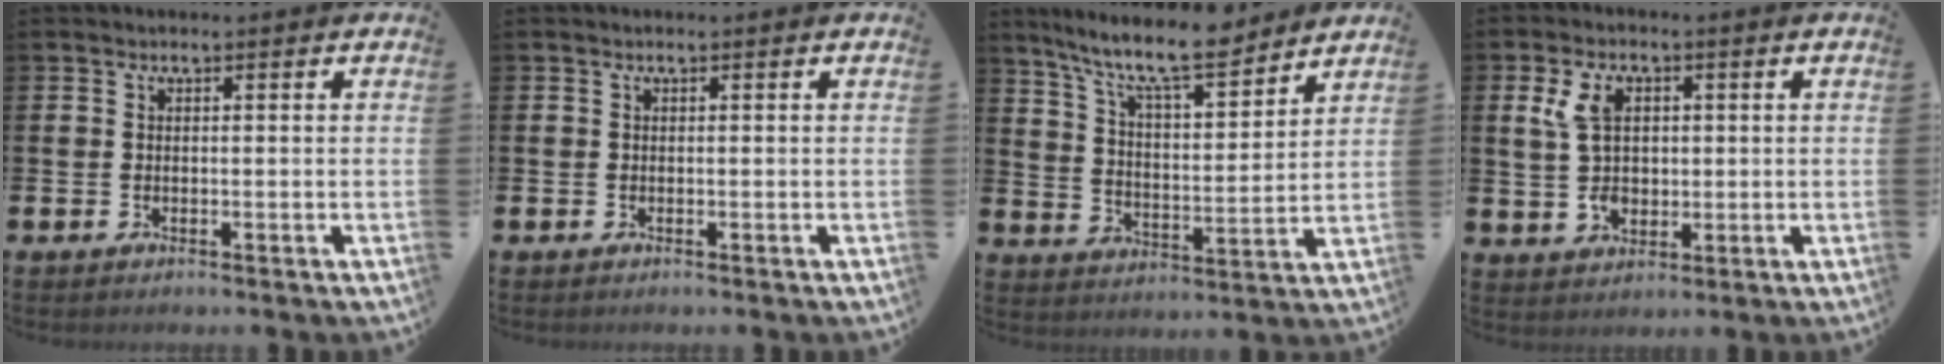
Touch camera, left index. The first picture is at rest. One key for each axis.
{"total": 0.0}
{"total": 10.7, "fx": 9.4, "fy": 1.8, "fz": 4.9, "tx": -0.114, "ty": -0.052, "tz": 0.163}
{"total": 6.2, "fx": 1.7, "fy": 4.2, "fz": 4.3, "tx": -0.082, "ty": 0.012, "tz": 0.028}